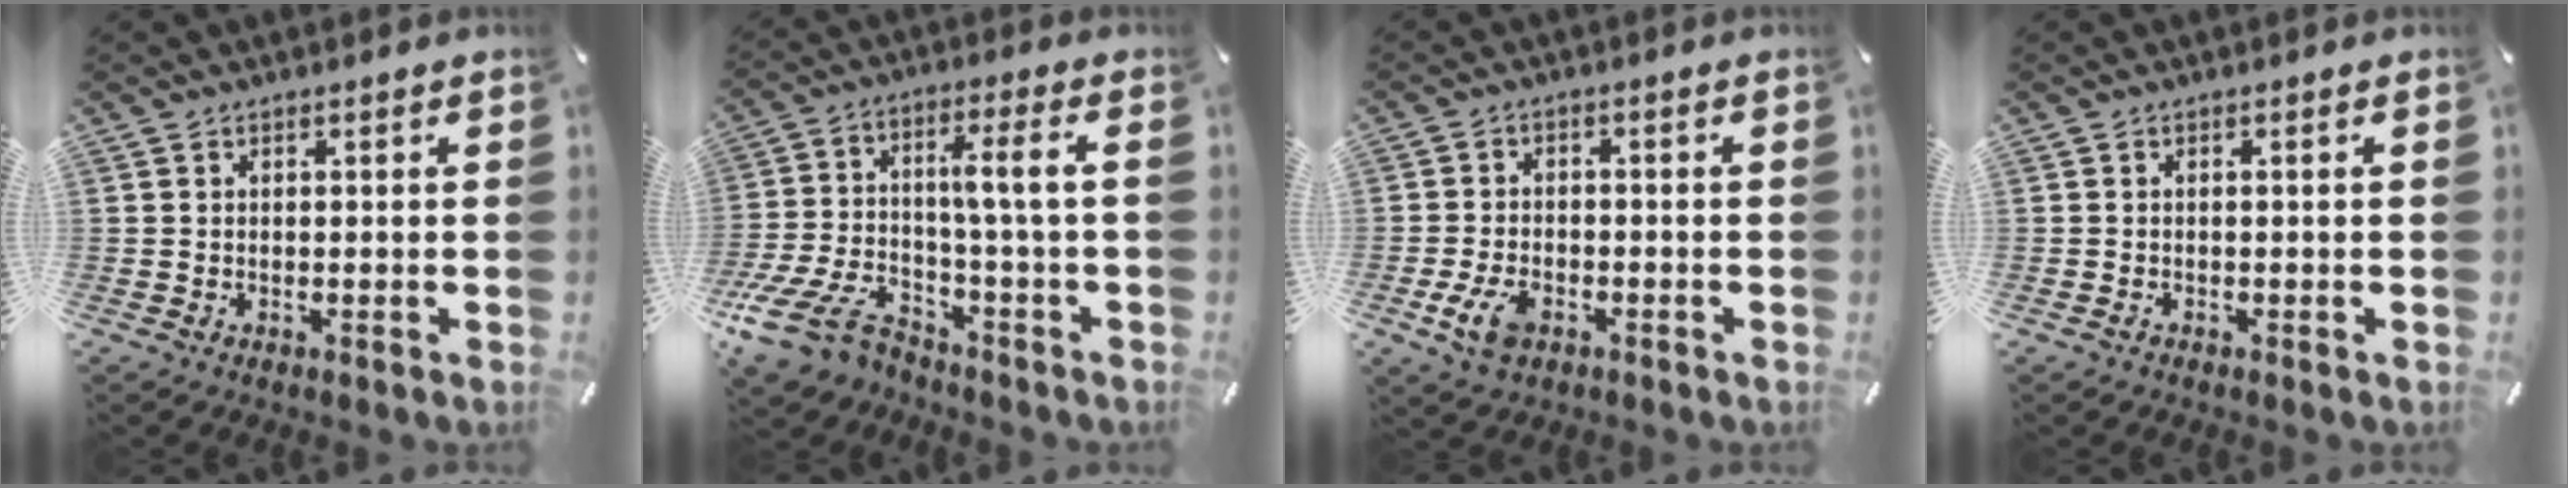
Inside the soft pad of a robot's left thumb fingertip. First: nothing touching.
{"total": 13.5, "force": [-5.9, 3.8, 11.5], "torque": [-0.226, 0.017, -0.107]}
{"total": 6.4, "force": [-3.0, 3.9, 4.1], "torque": [-0.101, 0.007, -0.060]}
{"total": 0.6, "force": [-0.5, 0.2, 0.3], "torque": [-0.007, -0.003, -0.008]}